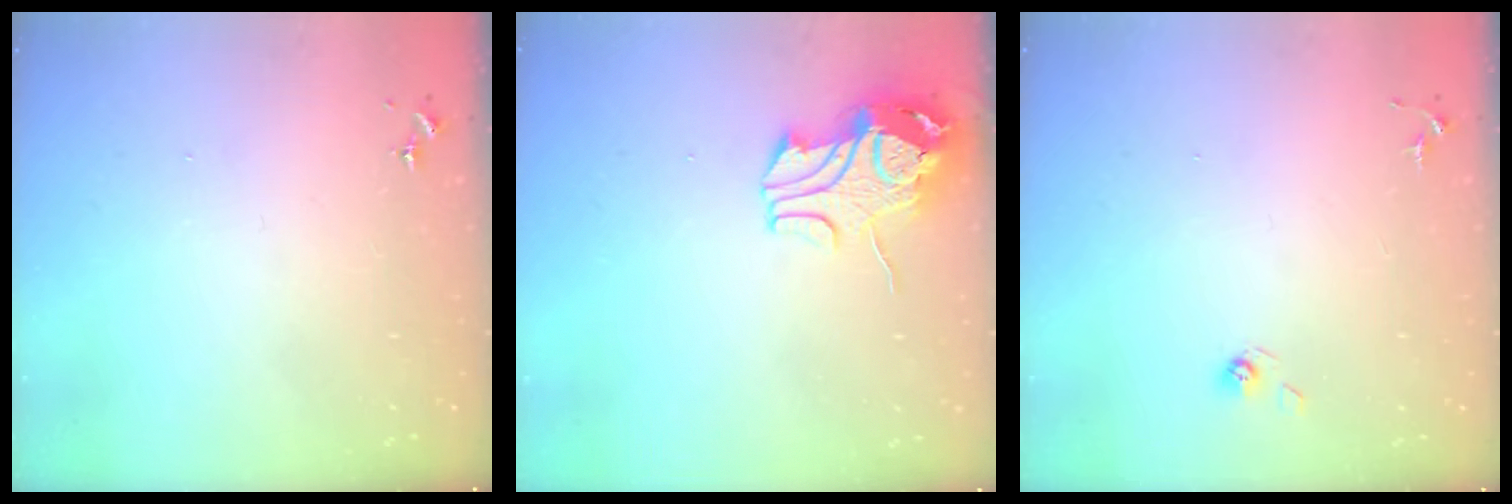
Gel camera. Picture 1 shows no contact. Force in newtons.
{"total": 11.3, "press": 11.2, "slide": 1.8}
{"total": 3.8, "press": 3.3, "slide": 1.8}